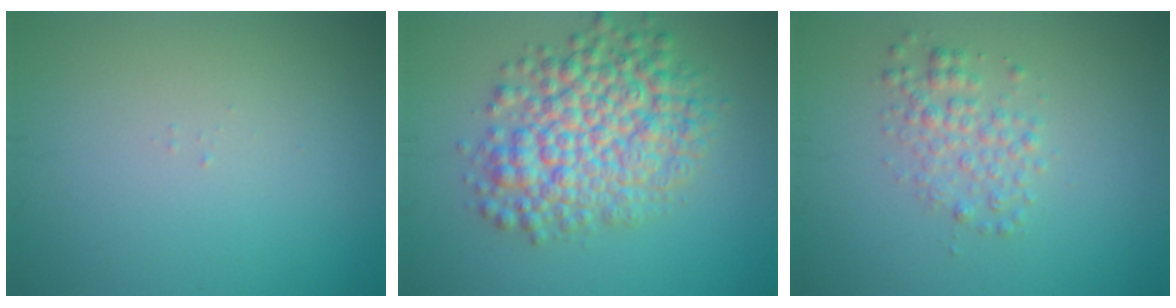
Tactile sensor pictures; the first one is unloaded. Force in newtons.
{"total": 8.0, "press": 8.0, "slide": 0.2}
{"total": 2.5, "press": 2.5, "slide": 0.1}